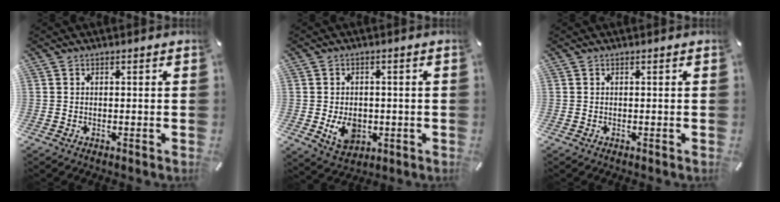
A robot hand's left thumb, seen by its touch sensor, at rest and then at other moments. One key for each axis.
{"total": 7.6, "fx": -1.3, "fy": 5.9, "fz": 4.5, "tx": -0.072, "ty": 0.000, "tz": -0.021}
{"total": 0.0}